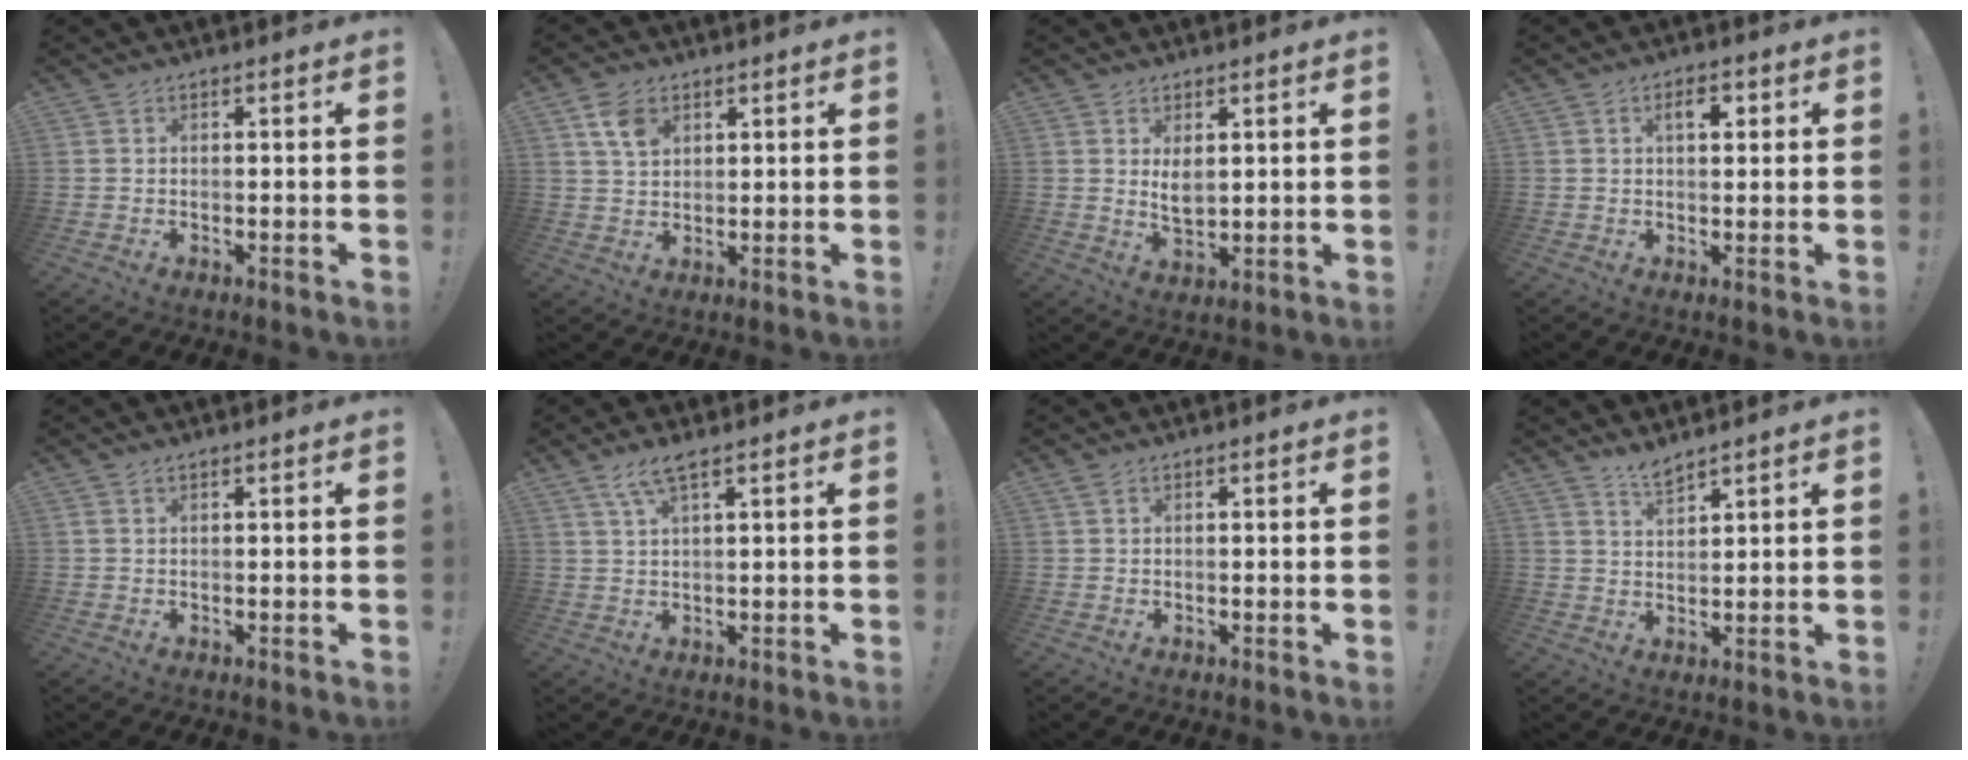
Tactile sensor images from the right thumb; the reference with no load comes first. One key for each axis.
{"total": 6.7, "fx": 3.3, "fy": 4.5, "fz": 3.8, "tx": -0.062, "ty": -0.008, "tz": 0.065}
{"total": 4.7, "fx": 2.0, "fy": 2.5, "fz": 3.5, "tx": -0.042, "ty": -0.018, "tz": 0.034}
{"total": 4.4, "fx": 1.4, "fy": 1.9, "fz": 3.6, "tx": -0.043, "ty": -0.002, "tz": 0.016}
{"total": 0.7, "fx": 0.4, "fy": 0.2, "fz": 0.6, "tx": -0.019, "ty": 0.003, "tz": 0.009}
{"total": 4.8, "fx": 3.1, "fy": 0.7, "fz": 3.7, "tx": -0.075, "ty": -0.007, "tz": 0.054}
{"total": 0.8, "fx": 0.6, "fy": 0.1, "fz": 0.6, "tx": -0.003, "ty": -0.003, "tz": 0.010}
{"total": 4.3, "fx": 3.9, "fy": 0.9, "fz": 1.6, "tx": -0.027, "ty": -0.027, "tz": 0.070}